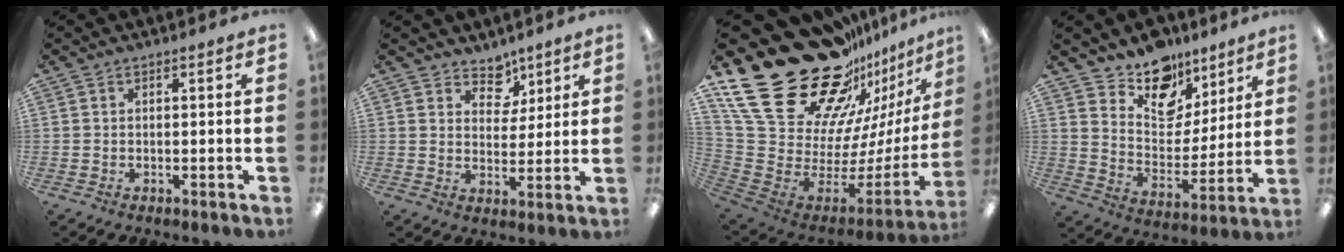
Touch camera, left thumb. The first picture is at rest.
{"total": 6.4, "force": [4.8, 4.1, 0.7], "torque": [-0.006, -0.033, 0.088]}
{"total": 33.7, "force": [21.8, 17.1, 19.2], "torque": [-0.299, -0.174, 0.449]}
{"total": 14.6, "force": [11.1, 8.5, 4.3], "torque": [-0.073, -0.086, 0.206]}